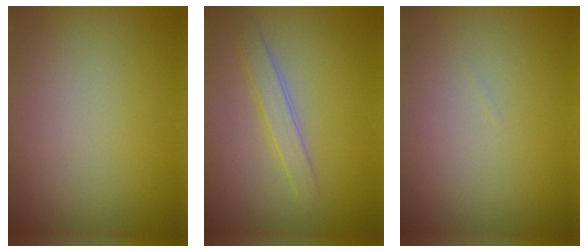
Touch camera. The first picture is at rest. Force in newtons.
{"total": 2.0, "press": 2.0, "slide": 0.1}
{"total": 0.0}